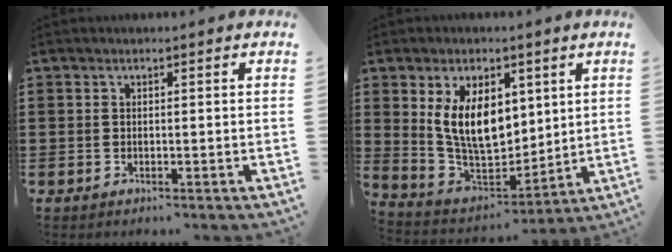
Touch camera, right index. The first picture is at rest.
{"total": 10.1, "force": [3.0, 6.2, 7.3], "torque": [-0.169, 0.000, 0.053]}